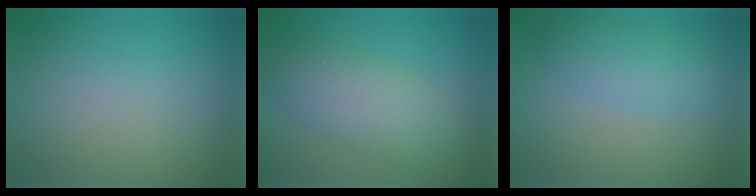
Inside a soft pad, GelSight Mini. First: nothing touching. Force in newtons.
{"total": 5.5, "press": 5.5, "slide": 0.2}
{"total": 3.0, "press": 3.0, "slide": 0.1}